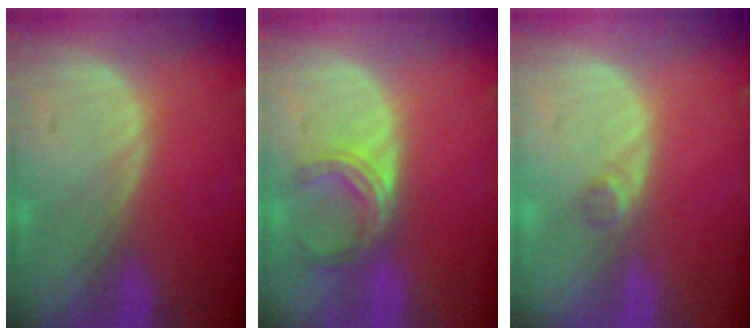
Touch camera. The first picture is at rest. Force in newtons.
{"total": 5.0, "press": 4.5, "slide": 2.2}
{"total": 1.3, "press": 1.1, "slide": 0.7}